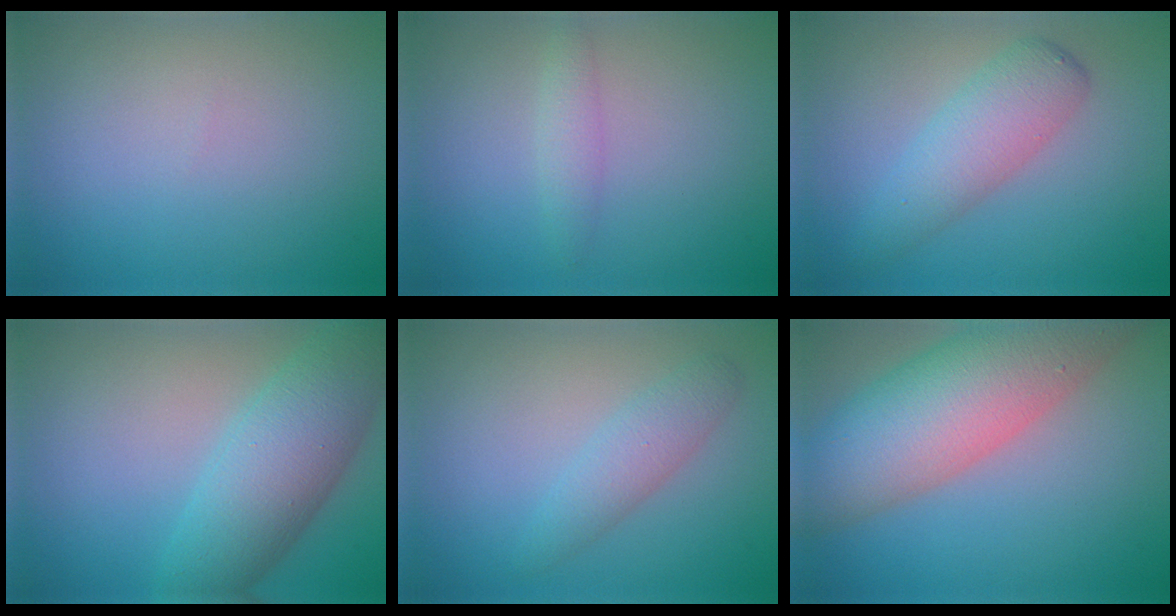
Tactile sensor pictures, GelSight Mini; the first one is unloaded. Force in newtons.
{"total": 1.5, "press": 1.5, "slide": 0.0}
{"total": 4.1, "press": 4.1, "slide": 0.0}
{"total": 7.5, "press": 7.5, "slide": 0.2}
{"total": 2.4, "press": 2.4, "slide": 0.1}
{"total": 11.5, "press": 11.5, "slide": 0.8}